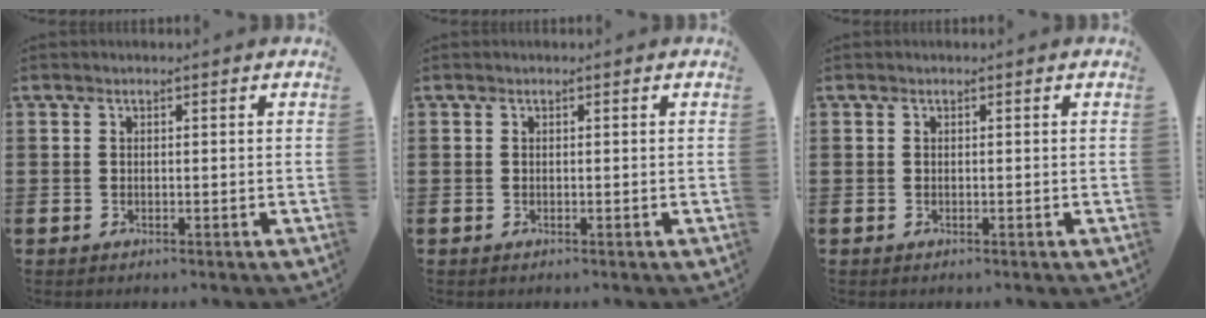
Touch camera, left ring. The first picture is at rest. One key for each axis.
{"total": 0.0}
{"total": 0.0}